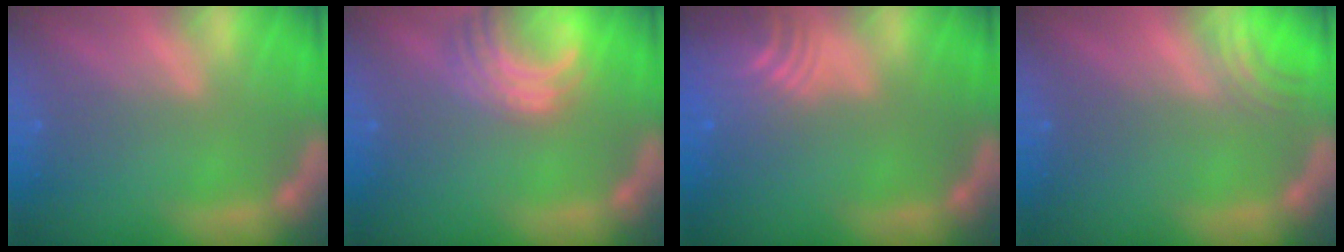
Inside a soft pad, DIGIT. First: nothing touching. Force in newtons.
{"total": 5.5}
{"total": 8.6}
{"total": 2.5}